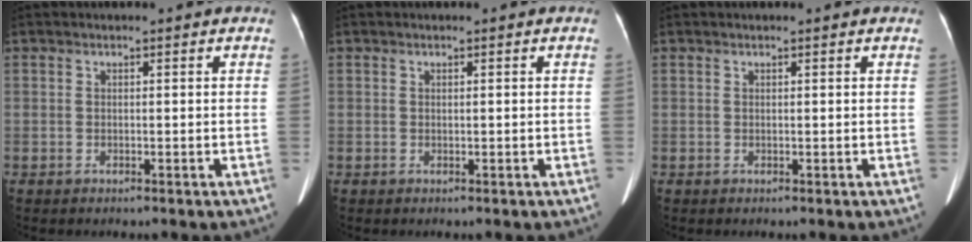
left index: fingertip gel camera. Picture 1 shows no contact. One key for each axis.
{"total": 0.0}
{"total": 0.8, "fx": 0.7, "fy": 0.0, "fz": 0.3, "tx": -0.007, "ty": 0.005, "tz": 0.010}